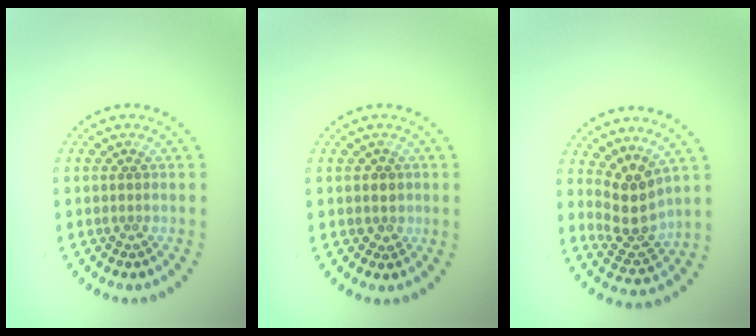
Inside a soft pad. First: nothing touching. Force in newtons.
{"total": 1.1, "press": 0.9, "slide": 0.6}
{"total": 3.7, "press": 3.1, "slide": 1.9}